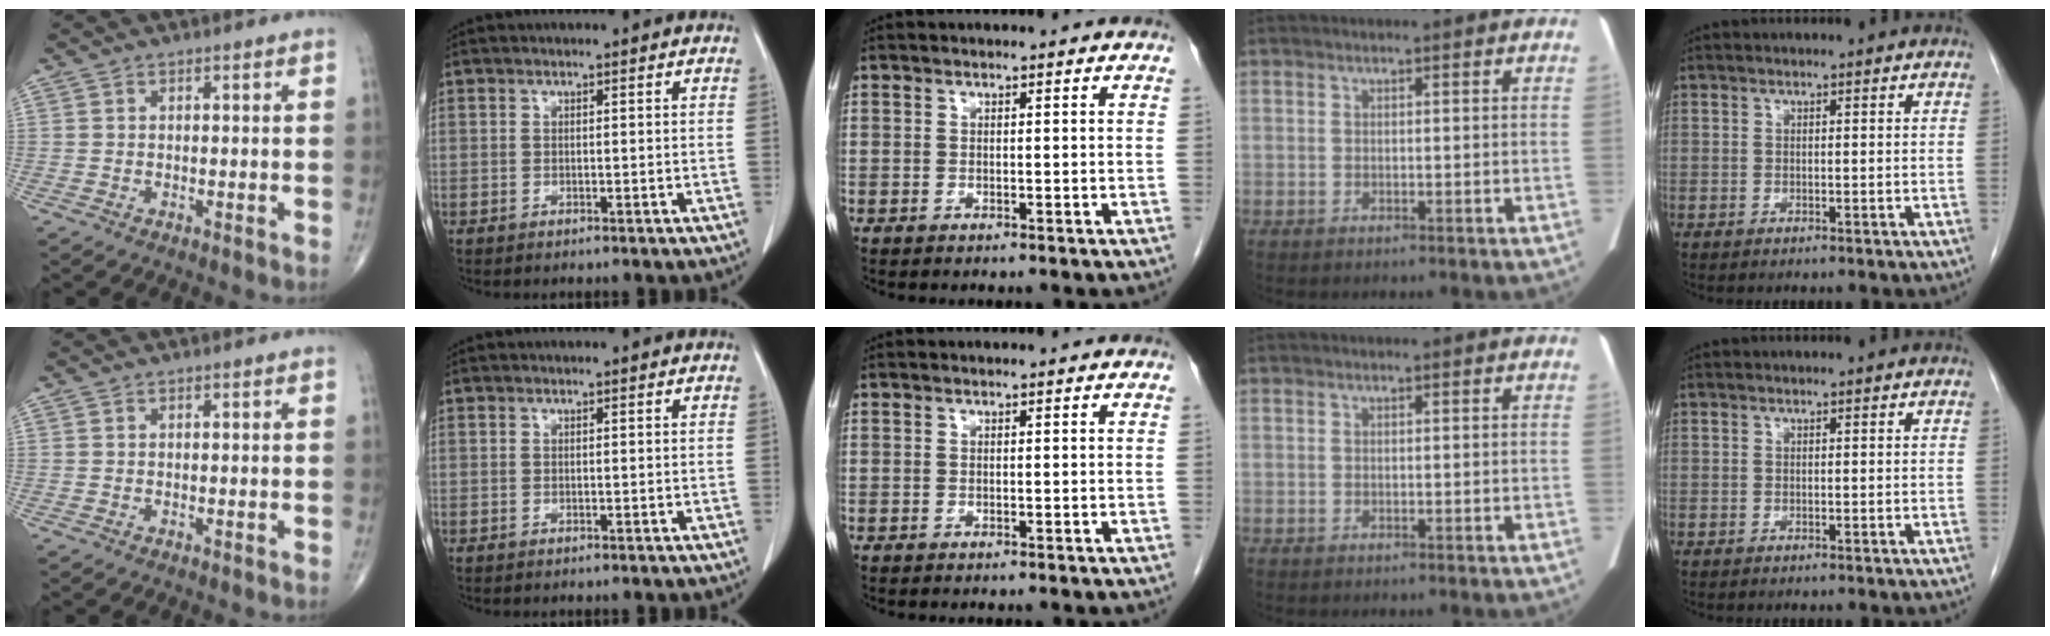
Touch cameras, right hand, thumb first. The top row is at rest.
{}